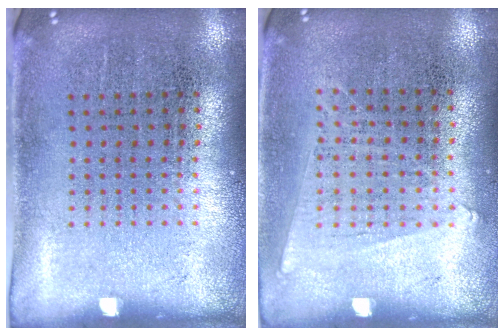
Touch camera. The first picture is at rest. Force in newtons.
{"total": 0.7, "press": 0.6, "slide": 0.4}